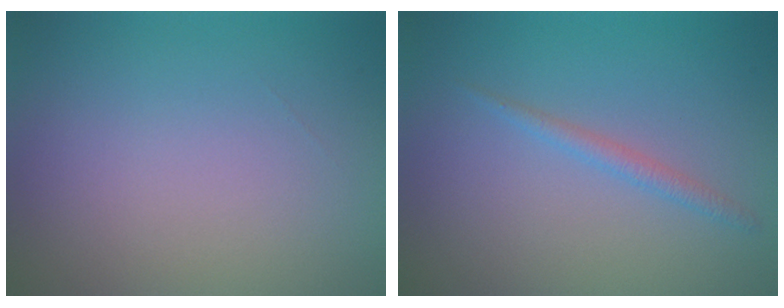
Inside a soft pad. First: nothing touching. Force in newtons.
{"total": 1.2, "press": 1.2, "slide": 0.0}